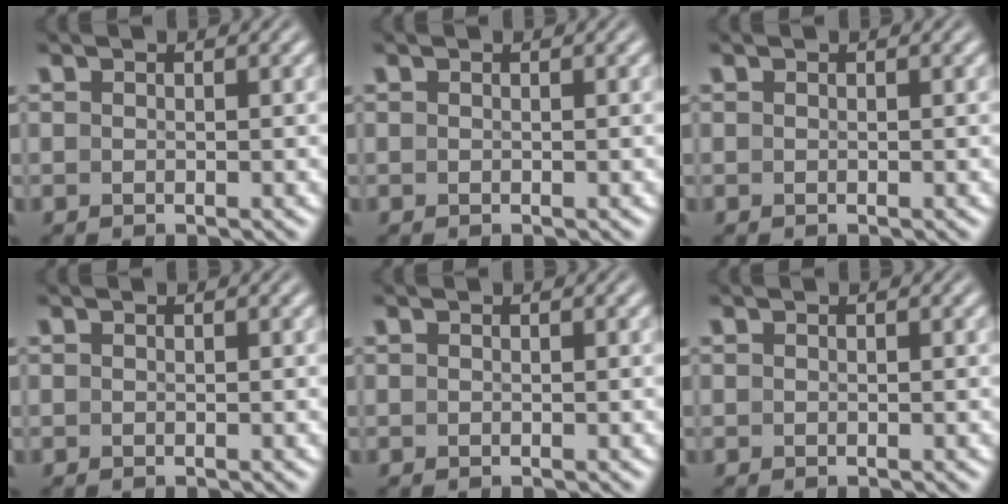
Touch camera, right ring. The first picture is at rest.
{"total": 0.0}
{"total": 0.0}
{"total": 0.0}
{"total": 0.0}
{"total": 0.0}